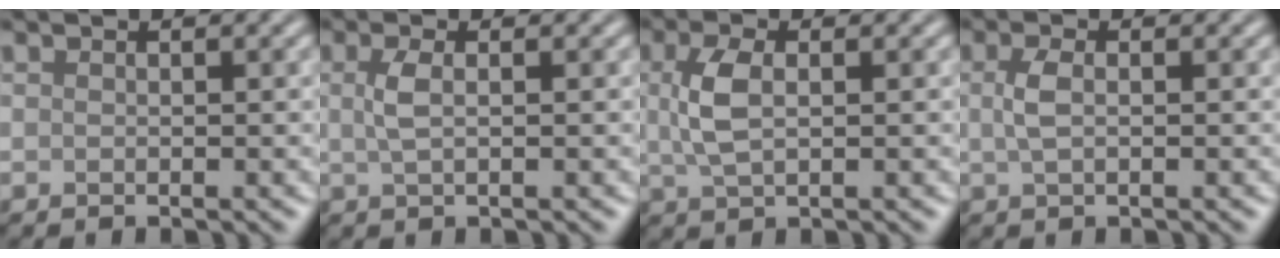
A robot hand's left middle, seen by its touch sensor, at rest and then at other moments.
{"total": 1.7, "force": [0.3, 0.6, 1.5], "torque": [-0.035, 0.003, 0.006]}
{"total": 3.4, "force": [0.6, 1.8, 2.8], "torque": [-0.067, 0.002, 0.011]}
{"total": 1.8, "force": [0.2, 0.9, 1.5], "torque": [-0.039, 0.001, 0.002]}